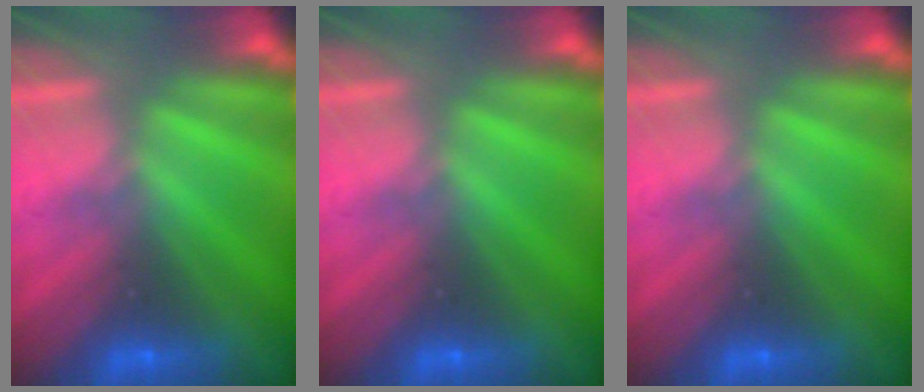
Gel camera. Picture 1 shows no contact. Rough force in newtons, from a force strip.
{"total": 0.0}
{"total": 0.0}